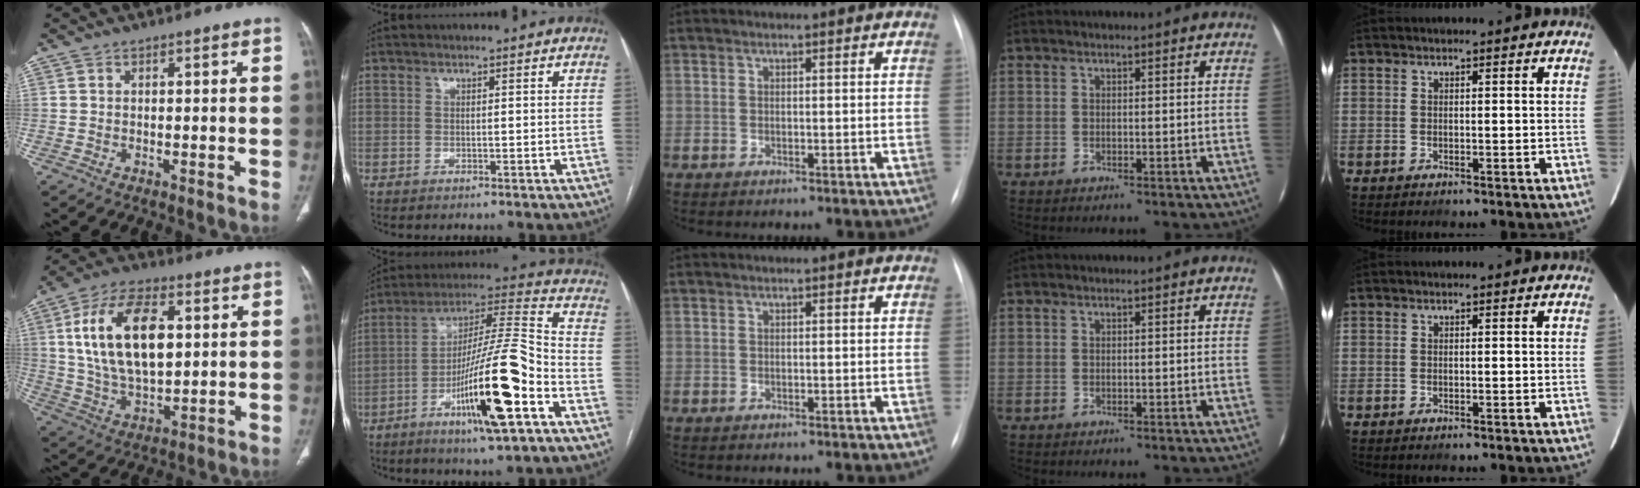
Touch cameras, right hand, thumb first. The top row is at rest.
{"thumb": {"total": 18.9, "force": [4.1, 10.1, 15.5], "torque": [-0.271, -0.003, 0.077]}, "index": {"total": 19.0, "force": [-7.8, 1.1, 17.3], "torque": [-0.312, -0.011, -0.131]}}